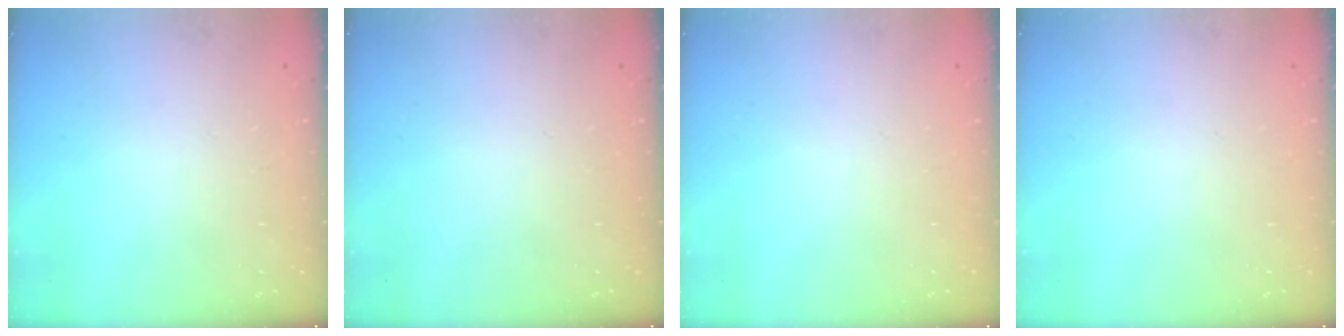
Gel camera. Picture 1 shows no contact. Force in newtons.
{"total": 0.0}
{"total": 0.0}
{"total": 0.0}